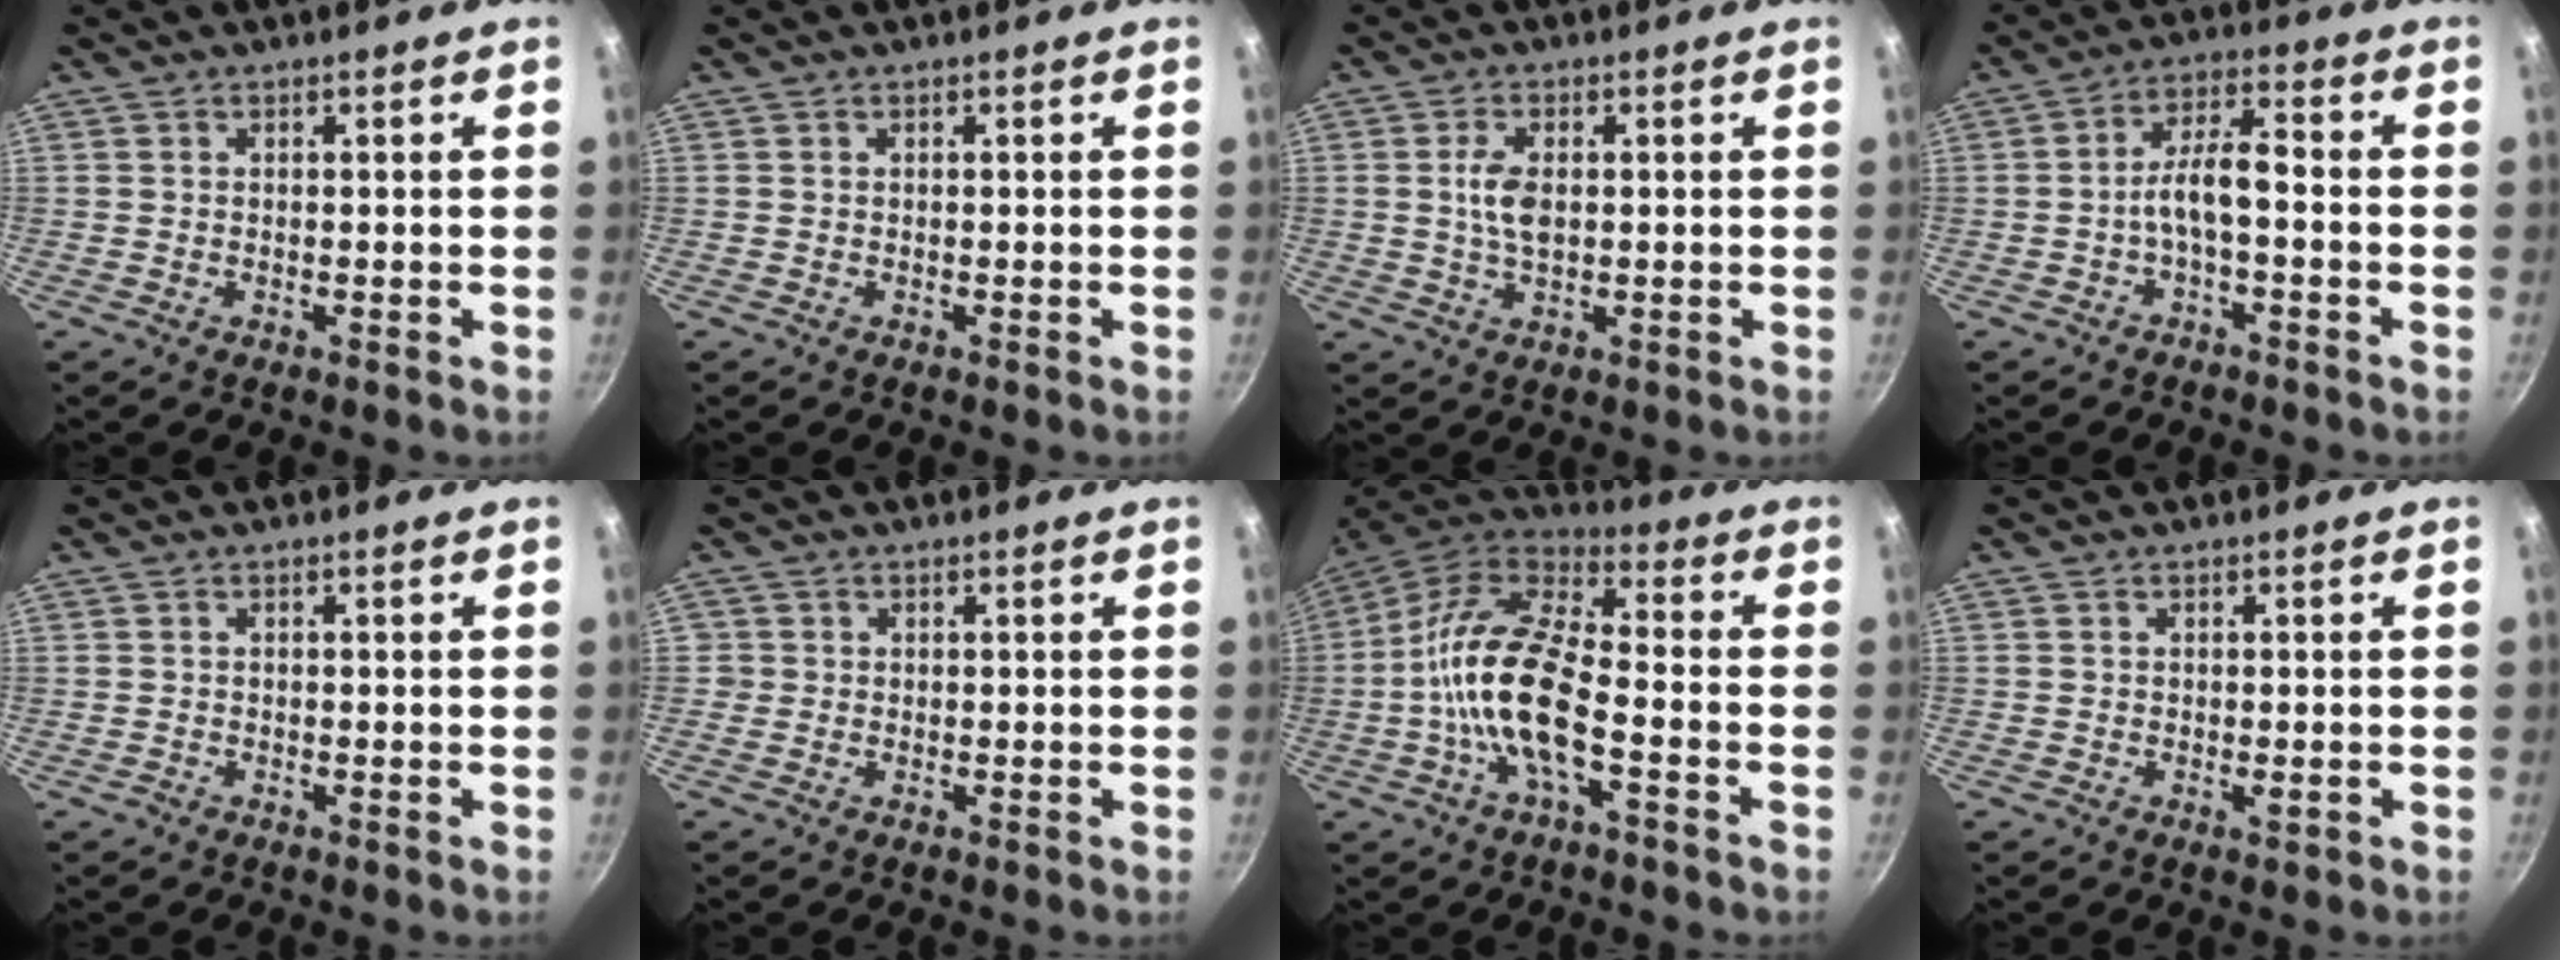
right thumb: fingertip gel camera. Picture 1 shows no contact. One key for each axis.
{"total": 0.0}
{"total": 5.1, "fx": 0.5, "fy": 2.7, "fz": 4.3, "tx": -0.084, "ty": -0.002, "tz": 0.009}
{"total": 6.8, "fx": -1.5, "fy": 2.6, "fz": 6.1, "tx": -0.111, "ty": 0.036, "tz": -0.033}
{"total": 0.6, "fx": -0.5, "fy": 0.4, "fz": 0.1, "tx": -0.001, "ty": 0.001, "tz": -0.012}
{"total": 1.2, "fx": -0.1, "fy": 1.2, "fz": 0.0, "tx": 0.006, "ty": 0.005, "tz": -0.003}
{"total": 16.9, "fx": -3.8, "fy": 6.6, "fz": 15.0, "tx": -0.305, "ty": 0.041, "tz": -0.077}
{"total": 1.0, "fx": -0.3, "fy": 0.5, "fz": 0.8, "tx": -0.009, "ty": -0.001, "tz": -0.005}